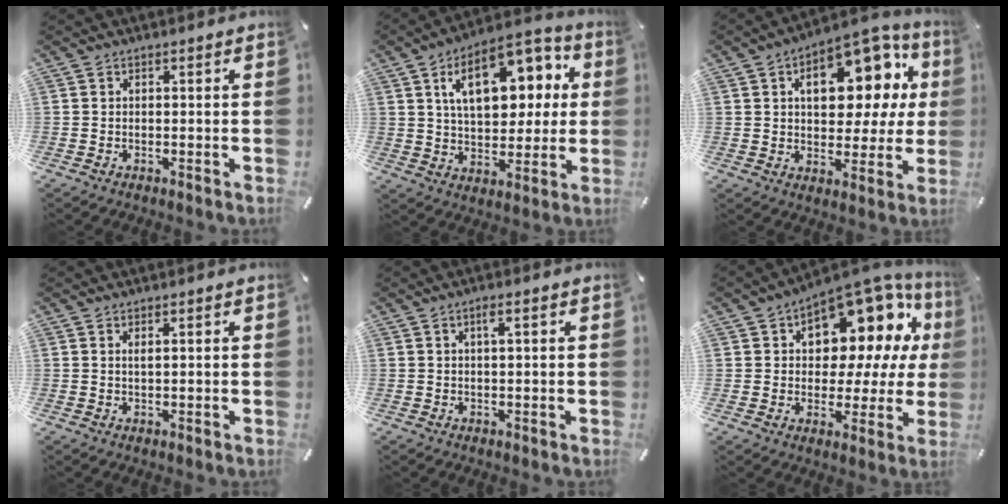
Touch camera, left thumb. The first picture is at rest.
{"total": 18.6, "force": [6.9, 10.6, 13.7], "torque": [-0.202, -0.012, 0.112]}
{"total": 17.4, "force": [6.3, 10.2, 12.6], "torque": [-0.167, -0.030, 0.105]}
{"total": 1.4, "force": [0.6, 0.2, 1.3], "torque": [-0.026, 0.000, 0.009]}
{"total": 2.5, "force": [0.8, 0.5, 2.4], "torque": [-0.047, 0.003, 0.012]}
{"total": 14.9, "force": [8.7, 8.9, 8.2], "torque": [-0.109, -0.085, 0.148]}